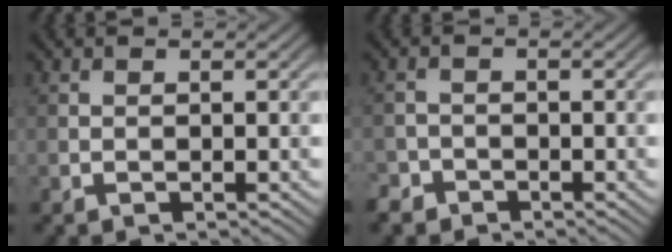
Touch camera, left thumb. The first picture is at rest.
{"total": 2.5, "force": [-2.0, 1.5, 0.2], "torque": [0.000, 0.004, -0.044]}